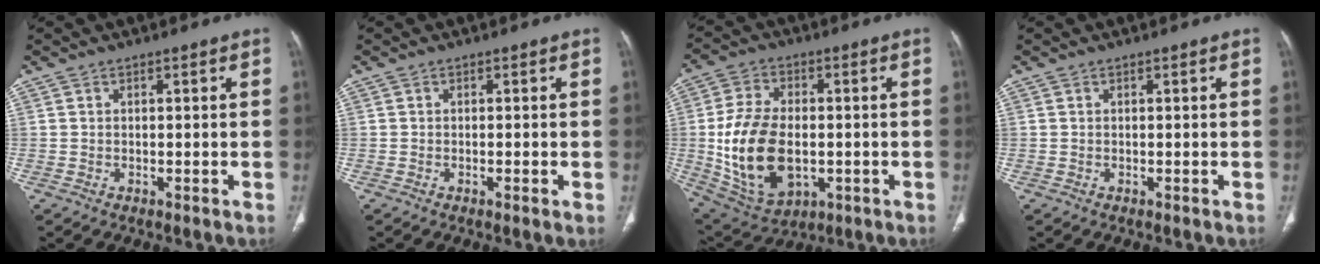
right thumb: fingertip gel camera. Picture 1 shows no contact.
{"total": 1.2, "force": [-0.3, 0.1, 1.2], "torque": [-0.021, -0.003, -0.004]}
{"total": 17.8, "force": [-1.9, 11.0, 13.9], "torque": [-0.257, -0.001, -0.014]}
{"total": 0.0}